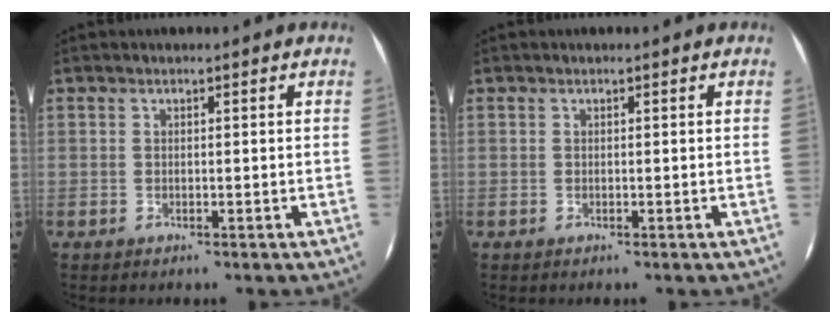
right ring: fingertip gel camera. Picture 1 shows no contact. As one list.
[{"total": 0.0}]